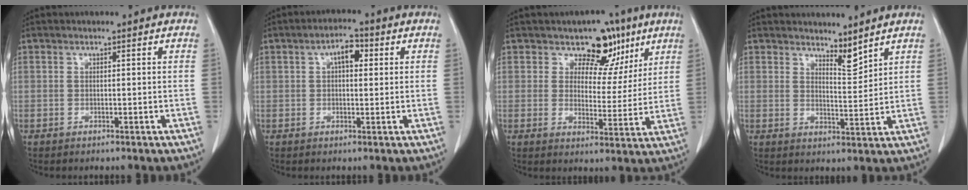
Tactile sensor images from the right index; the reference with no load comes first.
{"total": 4.0, "force": [1.2, 1.9, 3.4], "torque": [-0.056, 0.014, 0.015]}
{"total": 7.6, "force": [4.9, 4.9, 3.0], "torque": [-0.018, 0.000, 0.069]}
{"total": 3.6, "force": [3.3, 0.5, 1.3], "torque": [-0.022, -0.014, 0.060]}